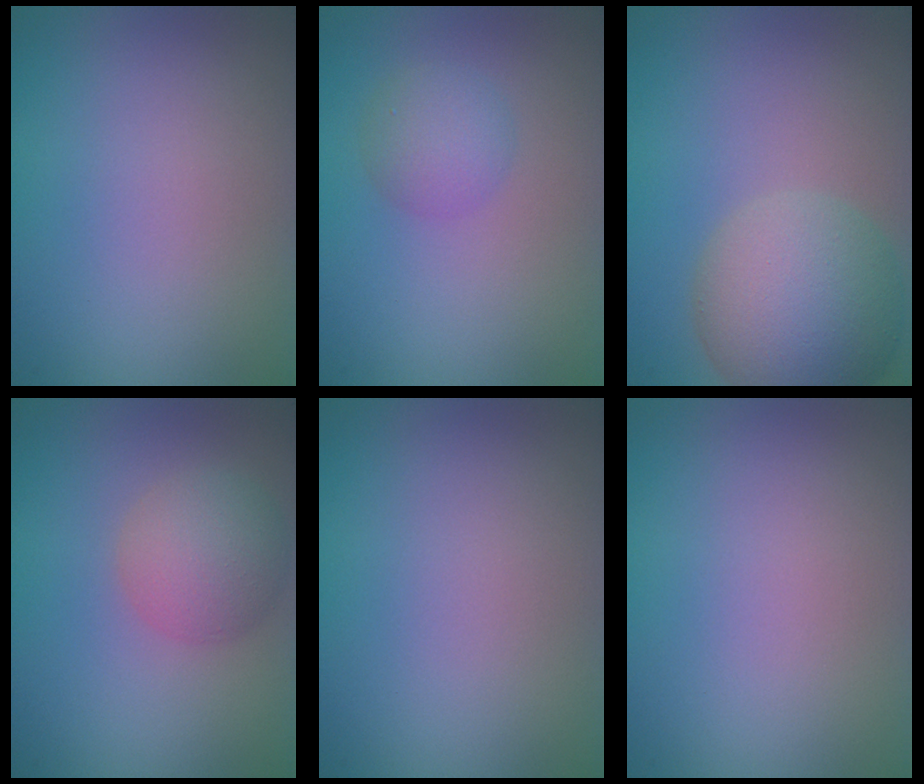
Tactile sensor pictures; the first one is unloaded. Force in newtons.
{"total": 2.4, "press": 2.4, "slide": 0.0}
{"total": 8.2, "press": 8.2, "slide": 0.4}
{"total": 3.7, "press": 3.7, "slide": 0.2}
{"total": 0.0}
{"total": 0.0}